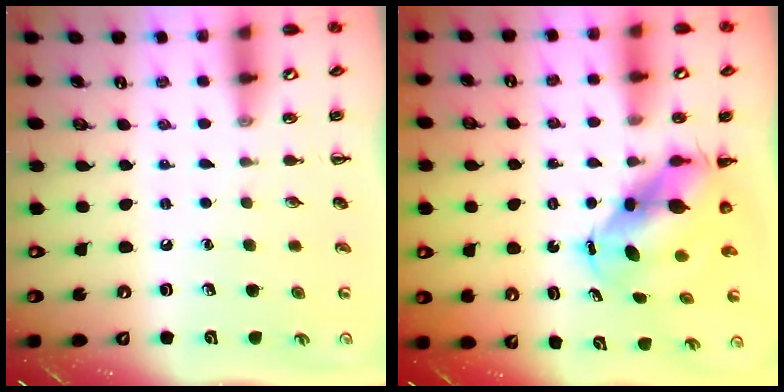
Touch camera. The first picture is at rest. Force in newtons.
{"total": 7.9, "press": 7.7, "slide": 1.9}